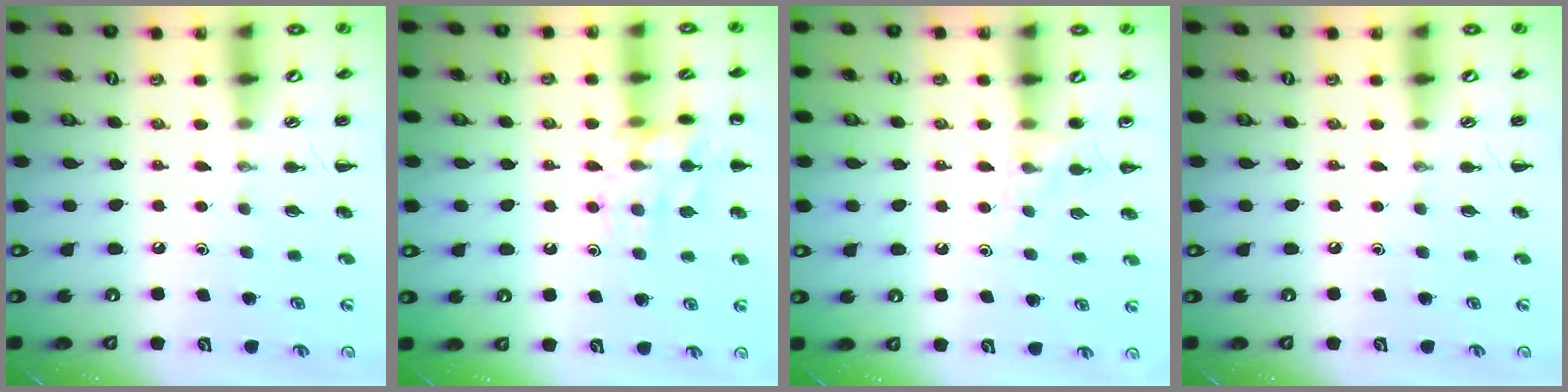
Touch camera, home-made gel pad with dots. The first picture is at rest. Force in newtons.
{"total": 12.7, "press": 12.7, "slide": 0.7}
{"total": 6.8, "press": 6.3, "slide": 2.4}
{"total": 0.0}